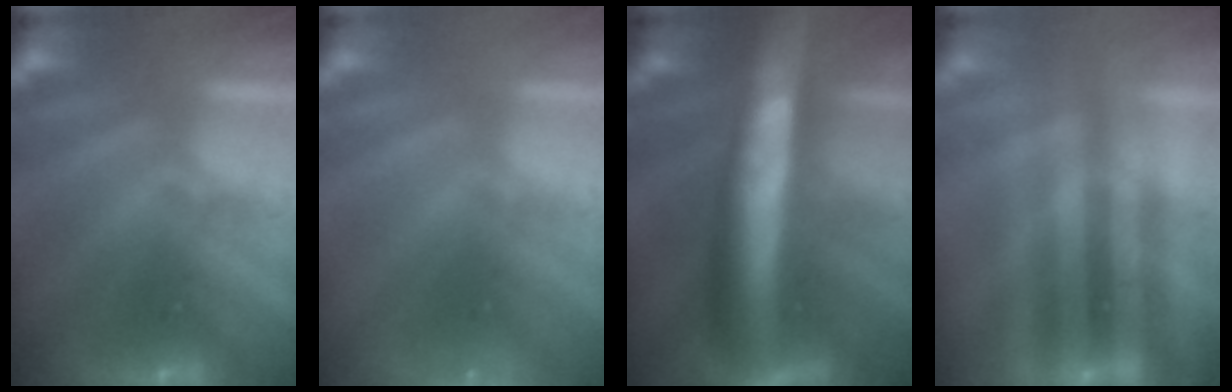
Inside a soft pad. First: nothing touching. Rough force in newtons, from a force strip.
{"total": 2.3}
{"total": 8.2}
{"total": 2.1}